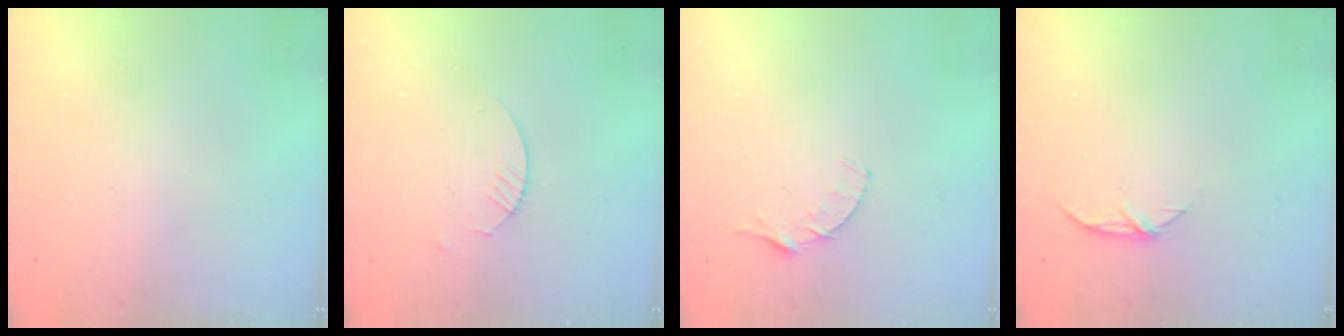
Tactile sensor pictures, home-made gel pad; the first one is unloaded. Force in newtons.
{"total": 1.8, "press": 1.8, "slide": 0.2}
{"total": 4.1, "press": 4.0, "slide": 0.4}
{"total": 5.8, "press": 5.7, "slide": 0.6}